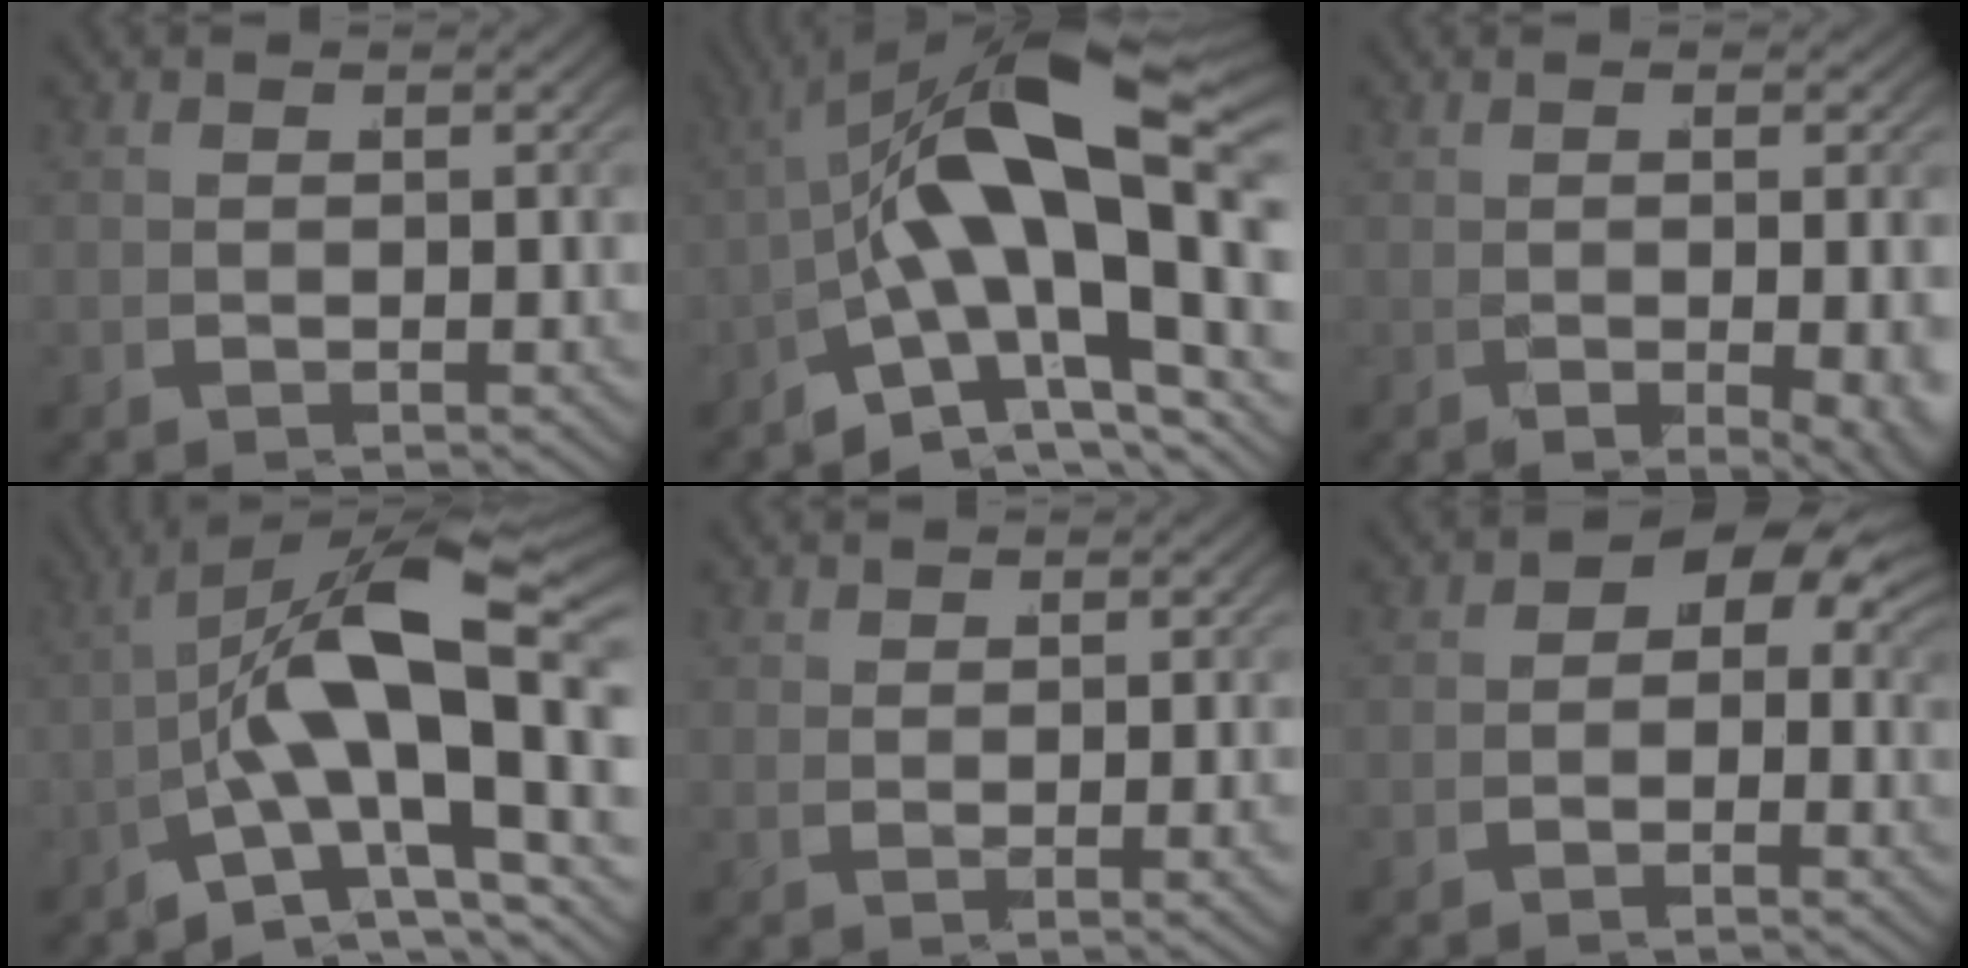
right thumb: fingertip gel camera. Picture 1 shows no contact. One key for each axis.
{"total": 13.0, "fx": -0.9, "fy": 6.4, "fz": 11.3, "tx": -0.230, "ty": -0.019, "tz": -0.006}
{"total": 3.4, "fx": -0.9, "fy": 0.8, "fz": 3.2, "tx": -0.057, "ty": -0.014, "tz": -0.007}
{"total": 10.5, "fx": 0.0, "fy": 4.3, "fz": 9.6, "tx": -0.172, "ty": 0.004, "tz": -0.004}
{"total": 1.3, "fx": 1.3, "fy": -0.2, "fz": -0.1, "tx": 0.007, "ty": 0.002, "tz": 0.025}
{"total": 5.5, "fx": 1.0, "fy": 4.1, "fz": 3.5, "tx": -0.058, "ty": -0.006, "tz": 0.014}